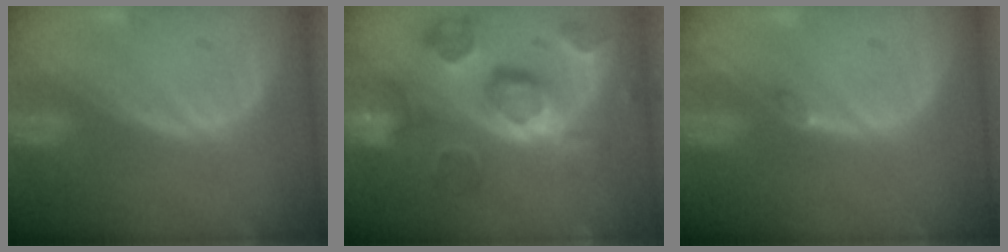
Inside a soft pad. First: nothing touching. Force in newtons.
{"total": 11.9, "press": 10.3, "slide": 6.0}
{"total": 0.9, "press": 0.9, "slide": 0.3}